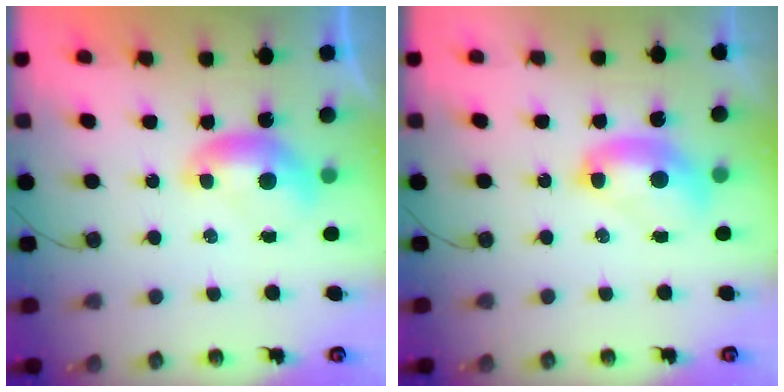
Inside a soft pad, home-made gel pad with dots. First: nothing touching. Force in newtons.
{"total": 2.5, "press": 2.5, "slide": 0.1}